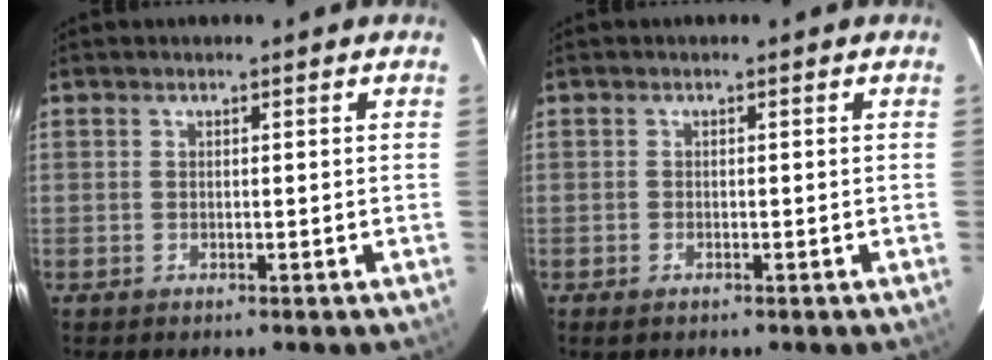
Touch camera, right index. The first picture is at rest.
{"total": 0.8, "force": [-0.6, 0.4, 0.4], "torque": [-0.007, -0.003, -0.012]}